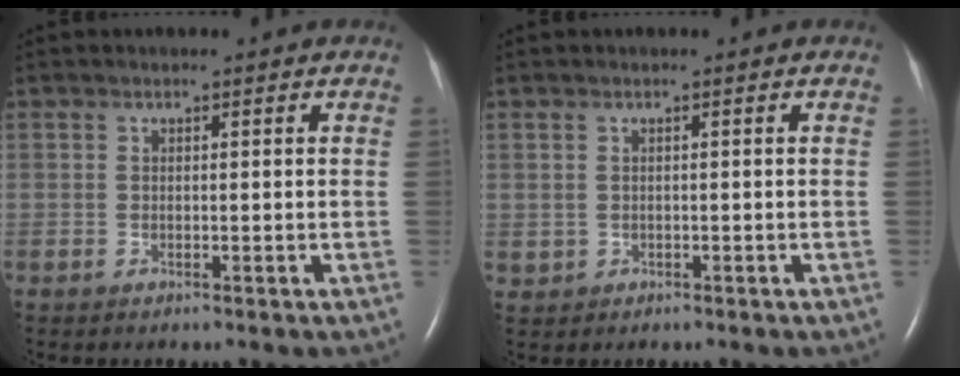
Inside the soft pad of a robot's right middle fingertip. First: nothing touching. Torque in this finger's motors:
{"motor_torque": [0.48, -0.14, 0.26, 0.05]}